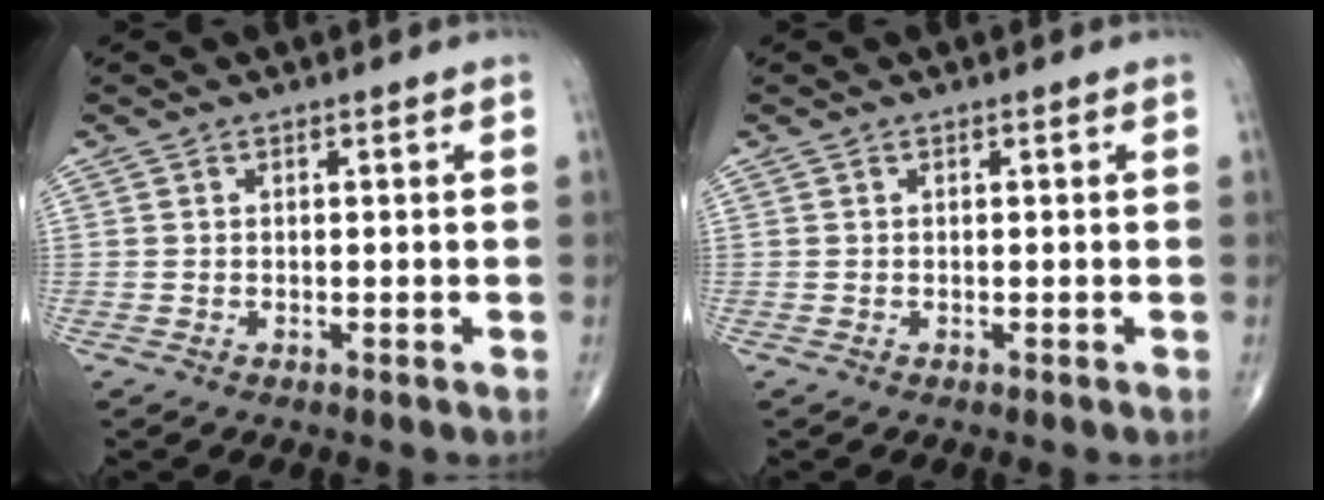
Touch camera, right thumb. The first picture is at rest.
{"total": 0.0}